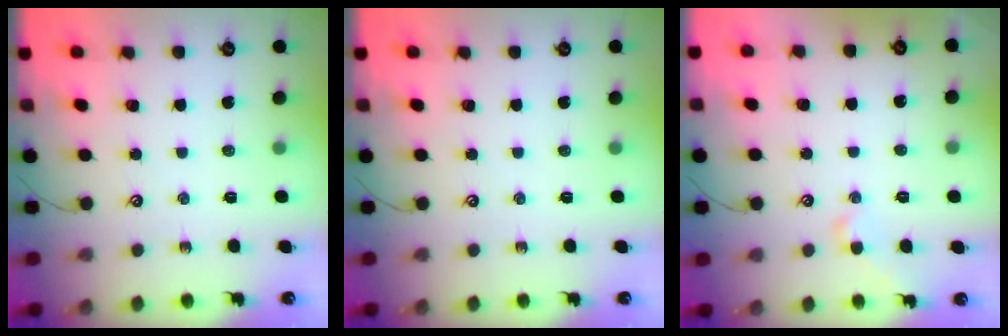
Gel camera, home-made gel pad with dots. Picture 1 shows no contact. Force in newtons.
{"total": 0.0}
{"total": 1.1, "press": 1.1, "slide": 0.2}